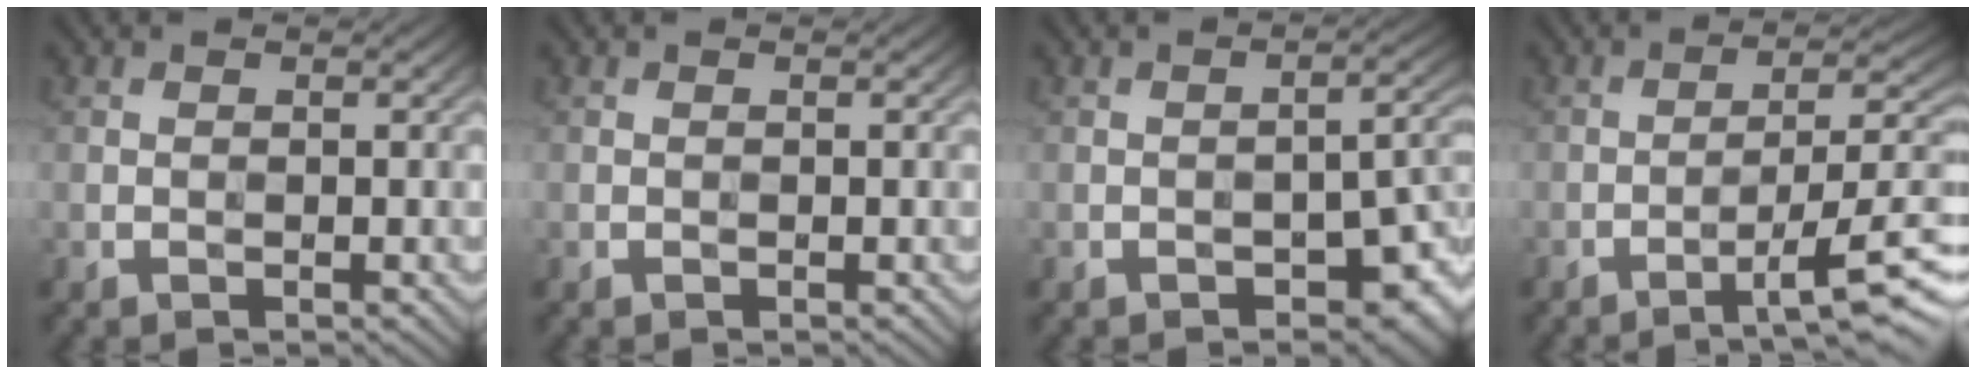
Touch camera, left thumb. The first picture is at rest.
{"total": 0.0}
{"total": 6.8, "force": [-3.5, 3.0, 5.0], "torque": [-0.057, -0.001, -0.048]}
{"total": 8.2, "force": [-4.0, 1.2, 7.1], "torque": [-0.116, 0.009, -0.061]}